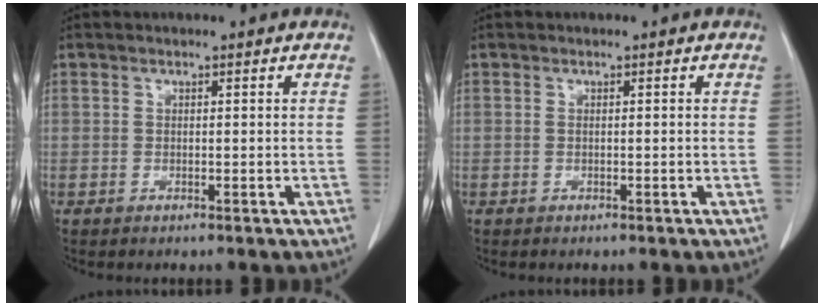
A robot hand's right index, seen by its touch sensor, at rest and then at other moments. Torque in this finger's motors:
{"motor_torque": [0.12, -0.17, -0.02, 0.02]}